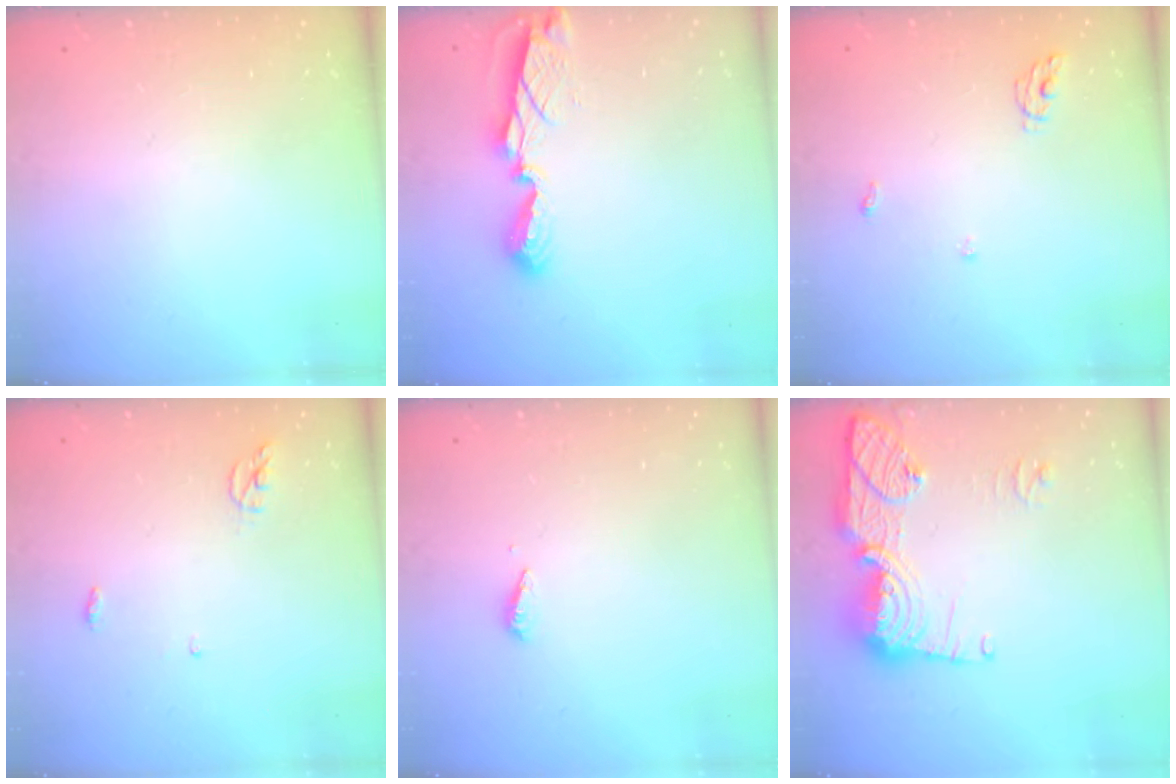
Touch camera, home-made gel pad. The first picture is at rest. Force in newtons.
{"total": 8.3, "press": 8.3, "slide": 0.7}
{"total": 4.6, "press": 4.6, "slide": 0.5}
{"total": 4.3, "press": 4.3, "slide": 0.3}
{"total": 2.8, "press": 2.8, "slide": 0.2}
{"total": 15.6, "press": 15.6, "slide": 1.3}